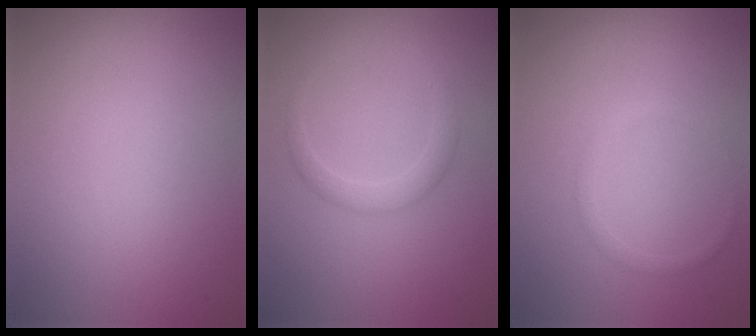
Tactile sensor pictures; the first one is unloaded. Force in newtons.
{"total": 1.7, "press": 1.7, "slide": 0.2}
{"total": 0.8, "press": 0.8, "slide": 0.0}